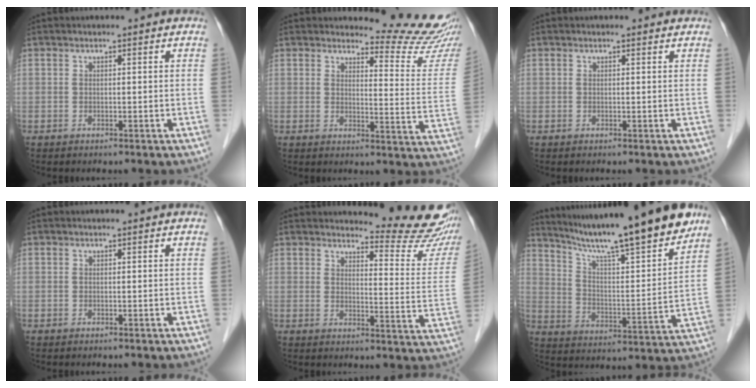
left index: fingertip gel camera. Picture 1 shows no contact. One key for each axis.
{"total": 12.0, "fx": 11.9, "fy": -0.6, "fz": 1.2, "tx": -0.009, "ty": -0.109, "tz": 0.123}
{"total": 0.8, "fx": 0.8, "fy": 0.1, "fz": 0.2, "tx": -0.014, "ty": 0.001, "tz": 0.006}
{"total": 0.0}
{"total": 14.2, "fx": 13.8, "fy": 1.0, "fz": 3.1, "tx": -0.026, "ty": -0.100, "tz": 0.141}
{"total": 20.2, "fx": 17.2, "fy": 0.2, "fz": 10.6, "tx": -0.169, "ty": -0.012, "tz": 0.268}